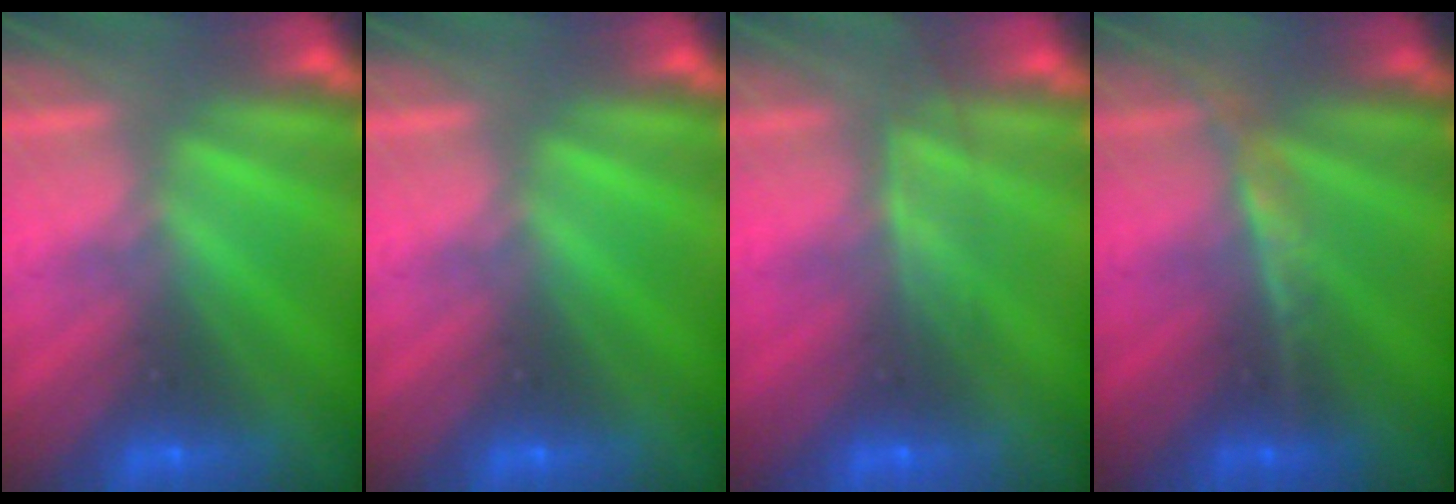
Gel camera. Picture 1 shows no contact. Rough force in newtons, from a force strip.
{"total": 0.0}
{"total": 2.5}
{"total": 2.4}